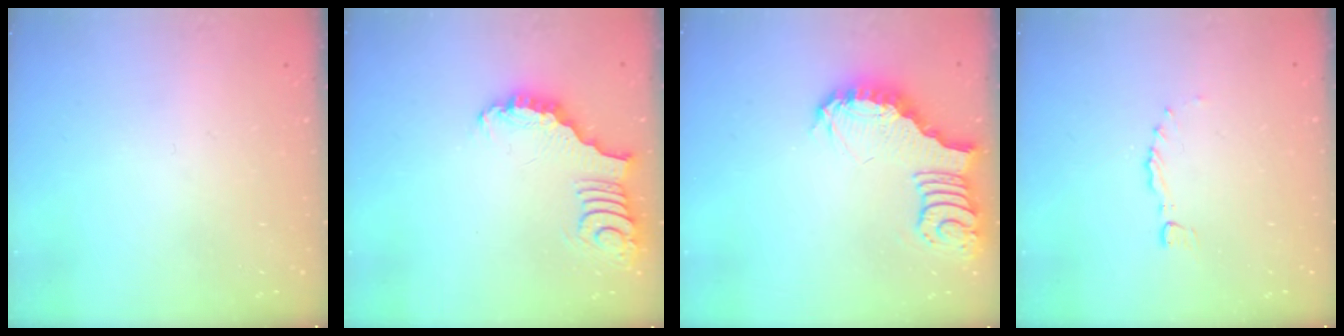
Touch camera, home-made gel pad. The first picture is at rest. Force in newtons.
{"total": 3.4, "press": 3.3, "slide": 0.5}
{"total": 3.8, "press": 3.8, "slide": 0.5}
{"total": 0.0}